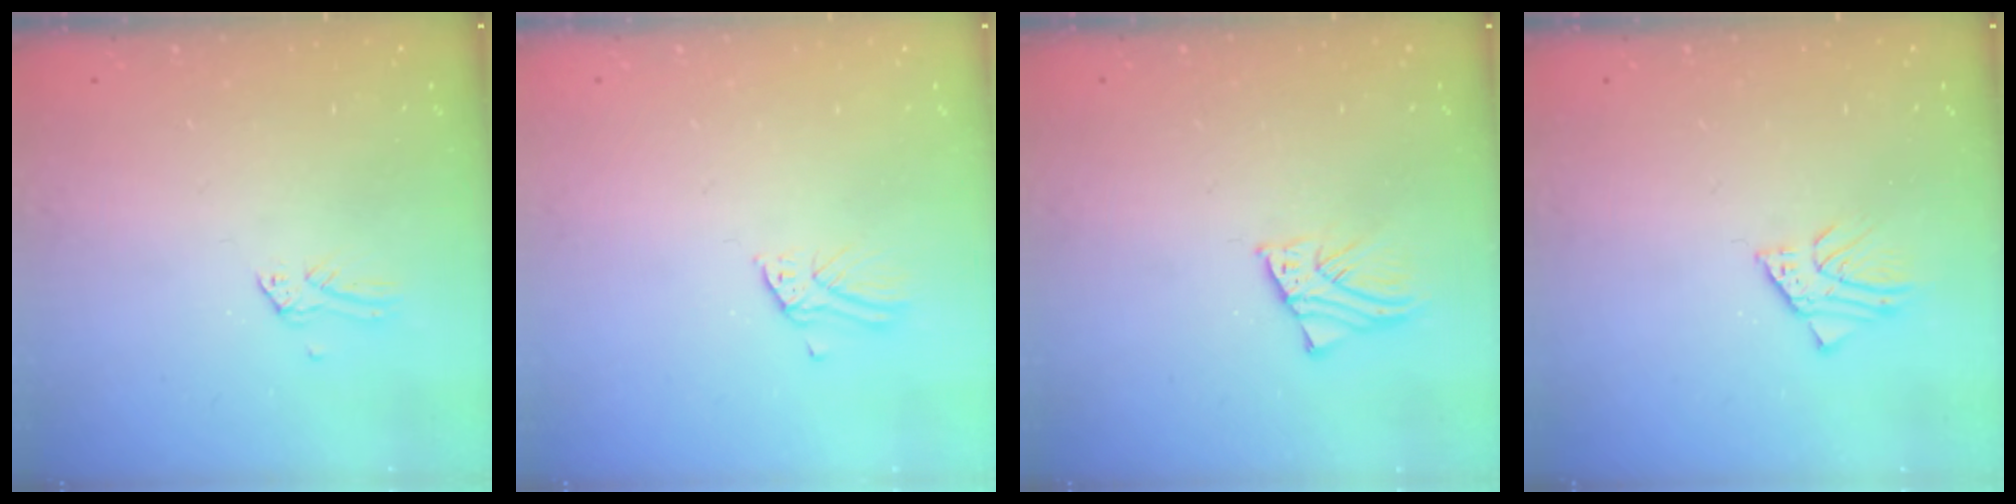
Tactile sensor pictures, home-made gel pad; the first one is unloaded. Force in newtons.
{"total": 2.1, "press": 2.1, "slide": 0.1}
{"total": 2.2, "press": 2.2, "slide": 0.1}
{"total": 1.4, "press": 1.4, "slide": 0.1}